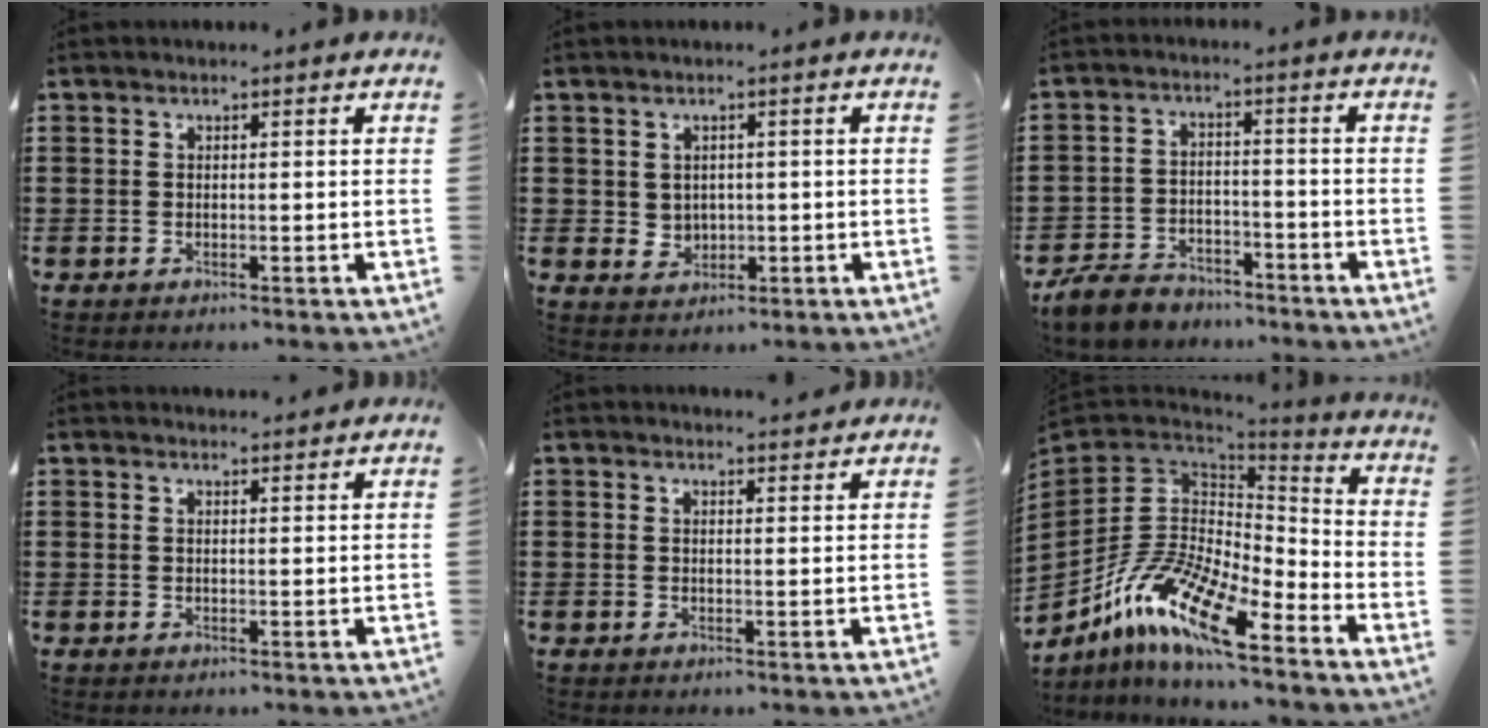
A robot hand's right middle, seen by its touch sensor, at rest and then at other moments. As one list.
[{"total": 2.4, "force": [0.8, 2.2, 0.4], "torque": [-0.011, 0.005, 0.011]}, {"total": 5.8, "force": [-5.4, 1.8, 1.1], "torque": [-0.035, 0.005, -0.111]}, {"total": 1.5, "force": [1.5, 0.1, 0.0], "torque": [0.004, -0.003, 0.028]}, {"total": 1.6, "force": [1.5, 0.2, 0.0], "torque": [0.004, -0.003, 0.028]}, {"total": 14.7, "force": [-9.5, 5.5, 9.8], "torque": [-0.226, 0.017, -0.189]}]